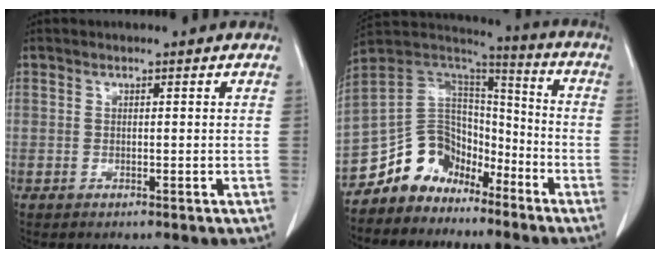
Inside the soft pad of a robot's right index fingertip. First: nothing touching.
{"total": 11.4, "force": [-8.2, 7.5, 2.3], "torque": [-0.039, 0.076, -0.150]}